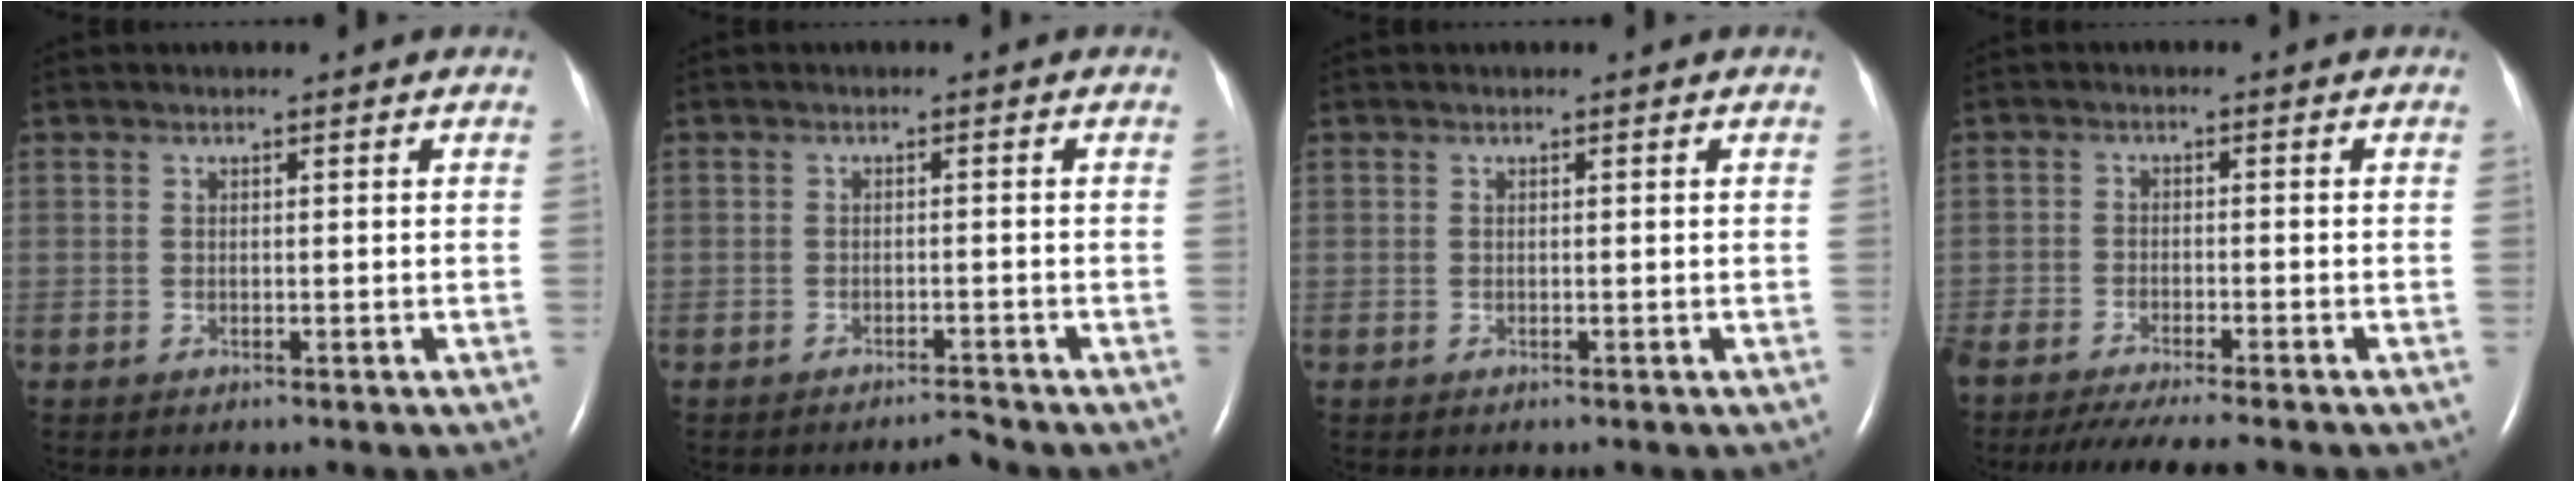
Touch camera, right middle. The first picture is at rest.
{"total": 1.7, "force": [-1.6, -0.4, 0.1], "torque": [-0.002, -0.008, -0.024]}
{"total": 0.0}
{"total": 10.1, "force": [-8.8, 0.3, 5.0], "torque": [-0.063, -0.025, -0.137]}